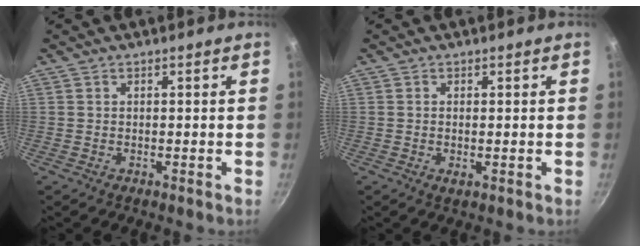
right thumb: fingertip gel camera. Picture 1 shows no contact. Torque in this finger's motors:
{"motor_torque": [-0.33, 0.03, -0.09, 0.19, -0.01]}